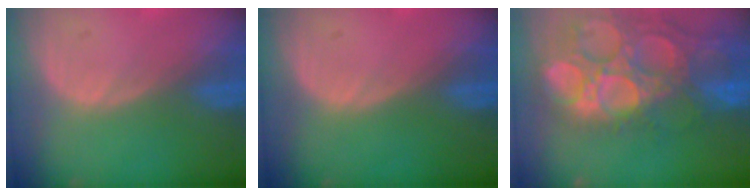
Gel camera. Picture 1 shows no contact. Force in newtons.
{"total": 0.0}
{"total": 15.8, "press": 13.1, "slide": 8.9}